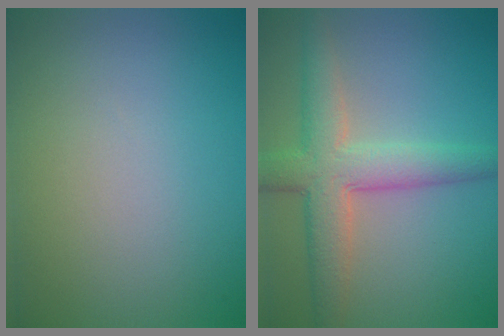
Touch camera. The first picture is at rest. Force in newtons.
{"total": 5.6, "press": 5.6, "slide": 0.3}